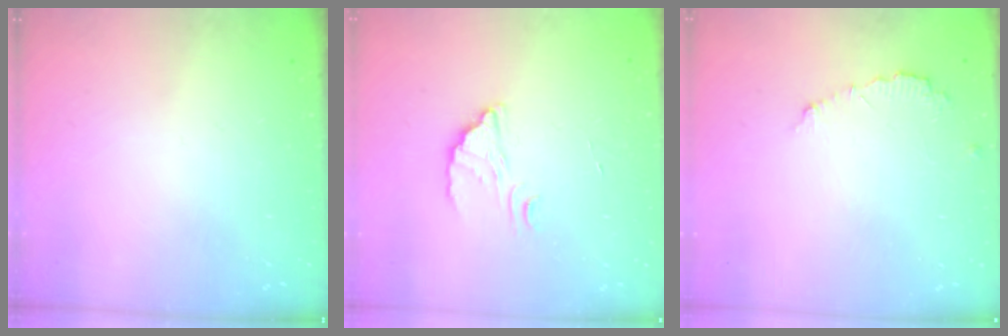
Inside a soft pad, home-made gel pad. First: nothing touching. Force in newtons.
{"total": 2.6, "press": 2.6, "slide": 0.1}
{"total": 4.2, "press": 4.2, "slide": 0.1}